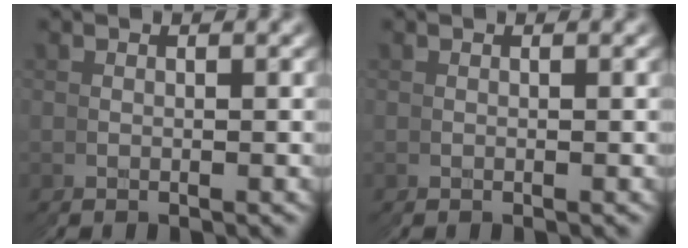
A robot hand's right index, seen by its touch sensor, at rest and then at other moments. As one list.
[{"total": 0.0}]